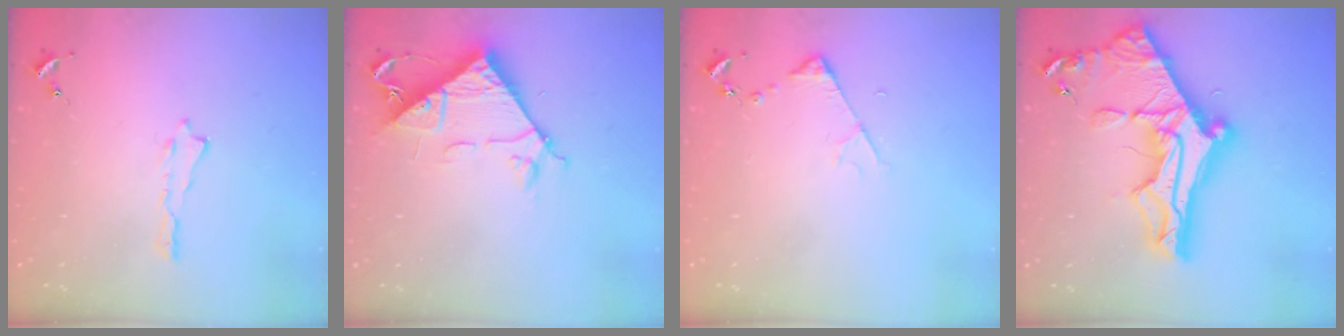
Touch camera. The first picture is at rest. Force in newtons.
{"total": 8.1, "press": 8.1, "slide": 0.9}
{"total": 3.2, "press": 3.2, "slide": 0.4}
{"total": 12.4, "press": 12.3, "slide": 1.4}